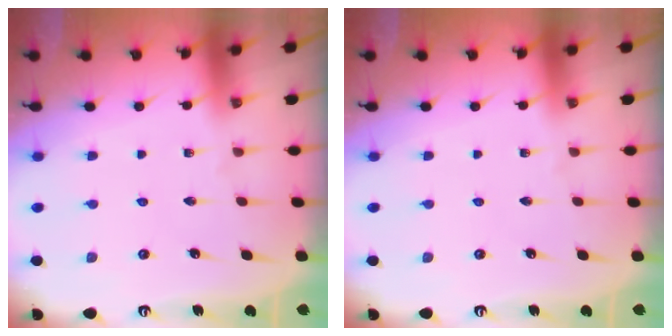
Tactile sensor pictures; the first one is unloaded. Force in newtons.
{"total": 0.0}